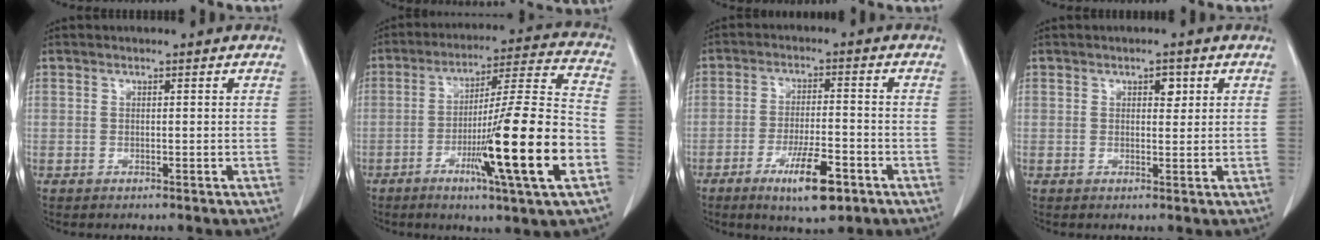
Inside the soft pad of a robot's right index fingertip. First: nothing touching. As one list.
[{"total": 18.9, "force": [-6.4, -0.5, 17.8], "torque": [-0.279, -0.010, -0.103]}, {"total": 8.8, "force": [-4.8, 1.8, 7.1], "torque": [-0.126, -0.013, -0.074]}, {"total": 1.9, "force": [0.8, 1.0, 1.4], "torque": [-0.018, -0.001, 0.013]}]